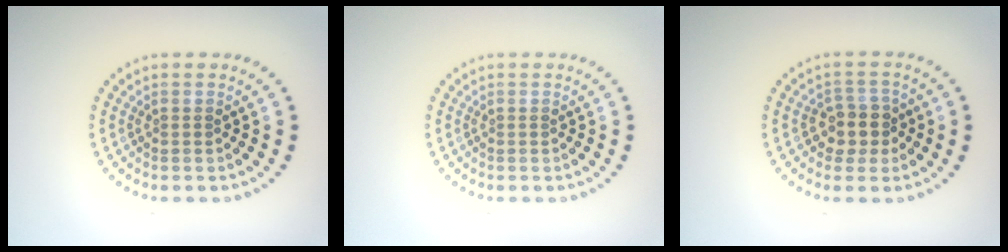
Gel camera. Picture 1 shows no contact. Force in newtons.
{"total": 0.0}
{"total": 2.8, "press": 2.5, "slide": 1.3}